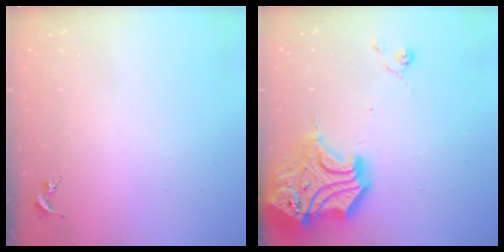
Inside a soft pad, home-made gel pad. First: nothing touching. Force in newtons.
{"total": 21.9, "press": 21.7, "slide": 2.9}